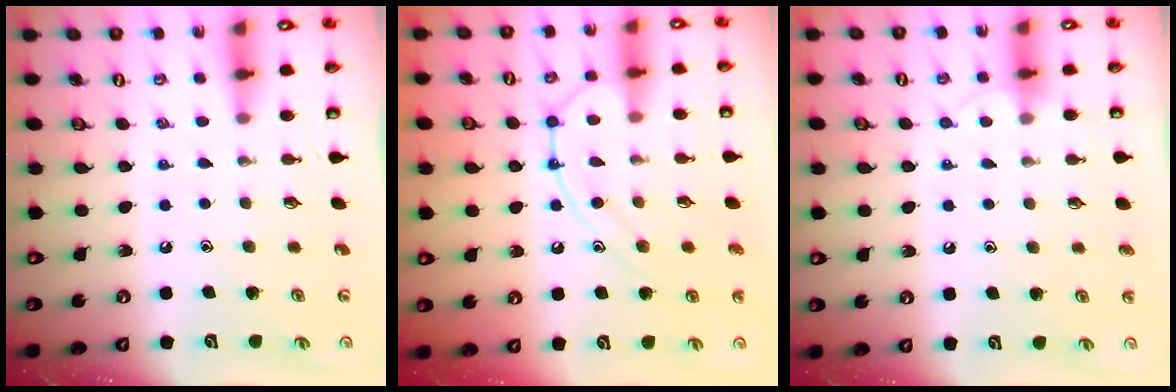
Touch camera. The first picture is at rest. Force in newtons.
{"total": 11.5, "press": 11.5, "slide": 0.8}
{"total": 3.3, "press": 3.3, "slide": 0.3}